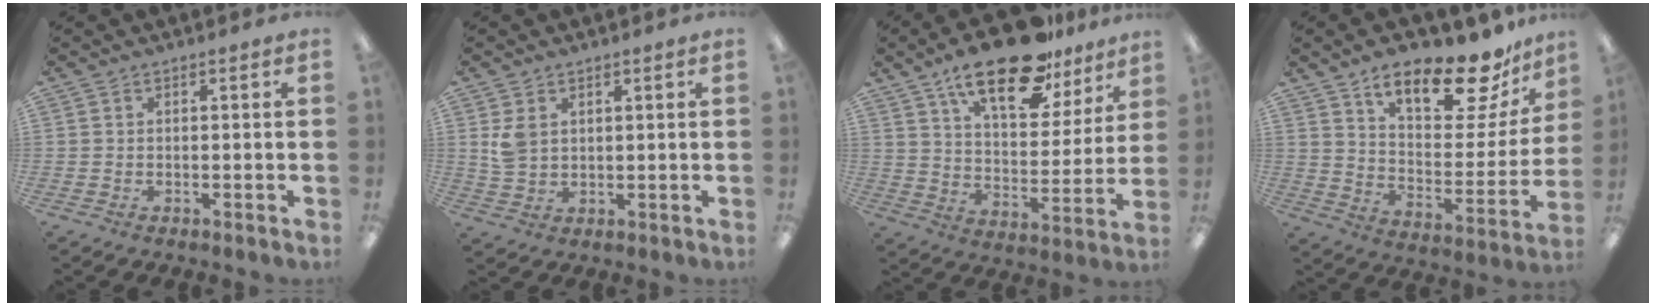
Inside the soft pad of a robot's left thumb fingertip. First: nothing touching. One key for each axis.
{"total": 4.4, "fx": 1.8, "fy": 3.1, "fz": 2.6, "tx": -0.047, "ty": 0.001, "tz": 0.035}
{"total": 20.6, "fx": 14.5, "fy": 8.3, "fz": 12.1, "tx": -0.191, "ty": -0.081, "tz": 0.244}
{"total": 19.6, "fx": 14.9, "fy": 6.6, "fz": 10.7, "tx": -0.163, "ty": -0.099, "tz": 0.250}